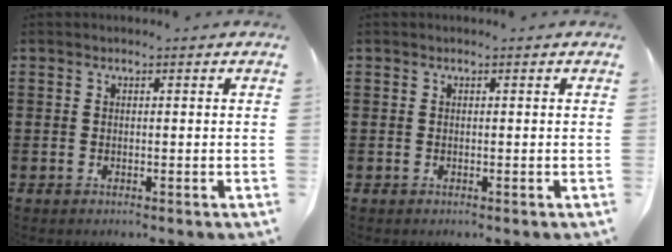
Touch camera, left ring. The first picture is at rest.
{"total": 0.0}